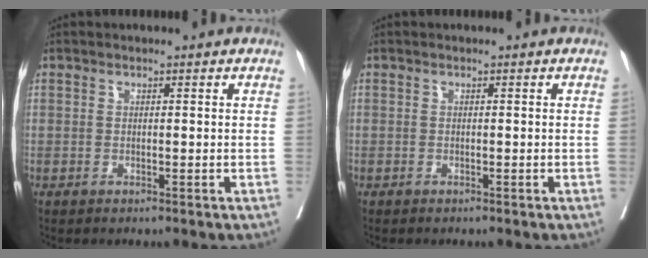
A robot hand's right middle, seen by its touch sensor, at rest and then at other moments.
{"total": 0.0}